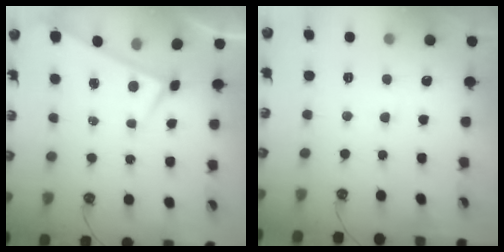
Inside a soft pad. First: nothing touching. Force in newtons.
{"total": 2.6, "press": 2.6, "slide": 0.6}